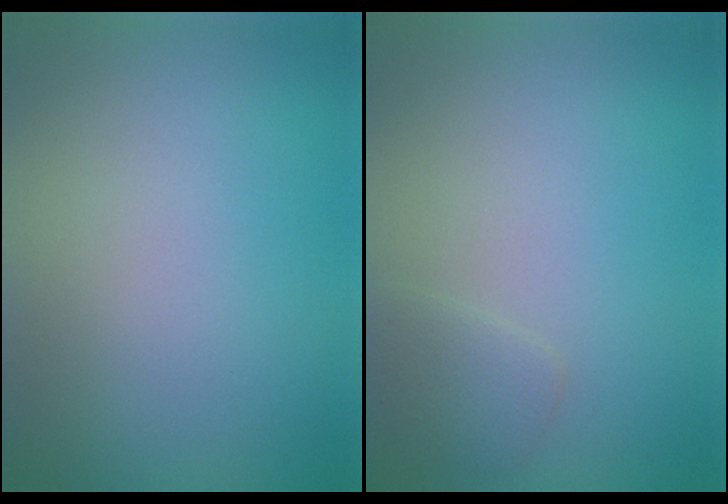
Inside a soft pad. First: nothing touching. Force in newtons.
{"total": 1.4, "press": 1.4, "slide": 0.1}